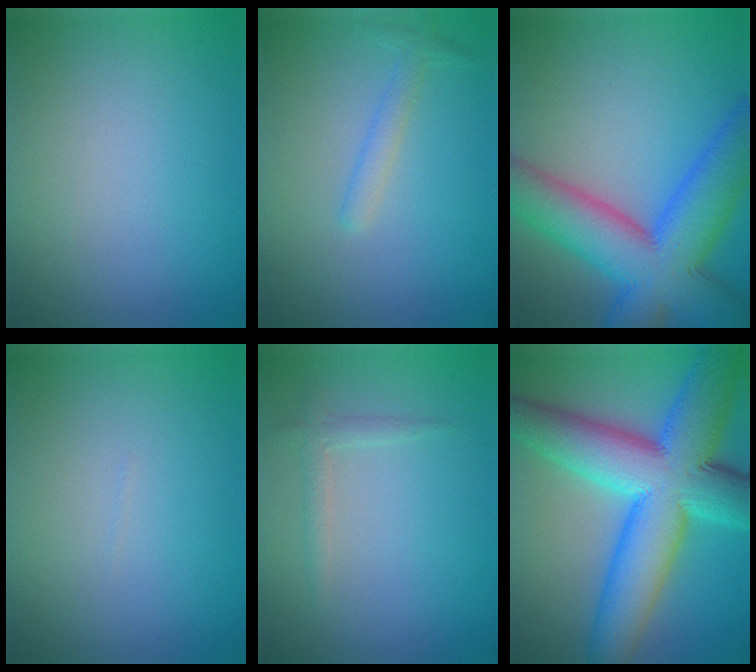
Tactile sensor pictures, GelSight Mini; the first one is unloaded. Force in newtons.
{"total": 1.5, "press": 1.5, "slide": 0.1}
{"total": 12.3, "press": 12.3, "slide": 0.4}
{"total": 0.0}
{"total": 1.3, "press": 1.3, "slide": 0.0}
{"total": 14.4, "press": 14.4, "slide": 0.4}